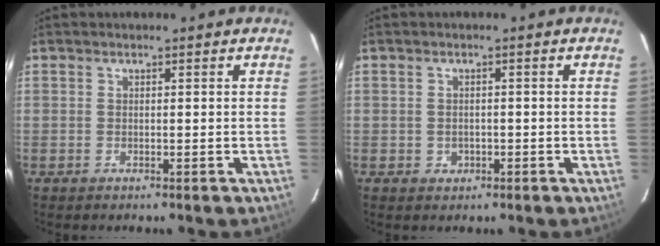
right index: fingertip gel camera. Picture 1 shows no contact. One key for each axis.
{"total": 2.0, "fx": -0.7, "fy": 1.8, "fz": 0.3, "tx": -0.004, "ty": 0.003, "tz": -0.006}